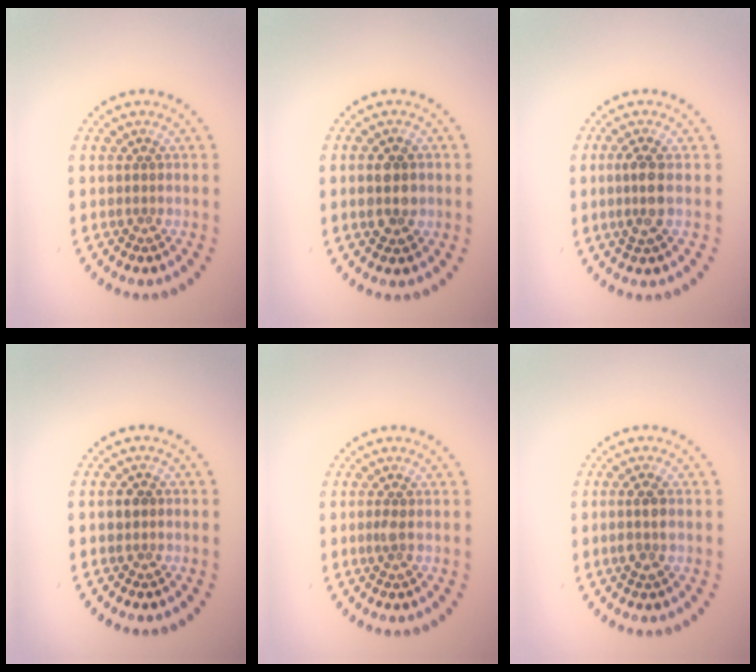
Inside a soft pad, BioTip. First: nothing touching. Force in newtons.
{"total": 2.9, "press": 2.9, "slide": 0.1}
{"total": 2.4, "press": 2.2, "slide": 1.0}
{"total": 1.3, "press": 1.2, "slide": 0.4}
{"total": 0.8, "press": 0.6, "slide": 0.5}
{"total": 1.8, "press": 1.7, "slide": 0.6}